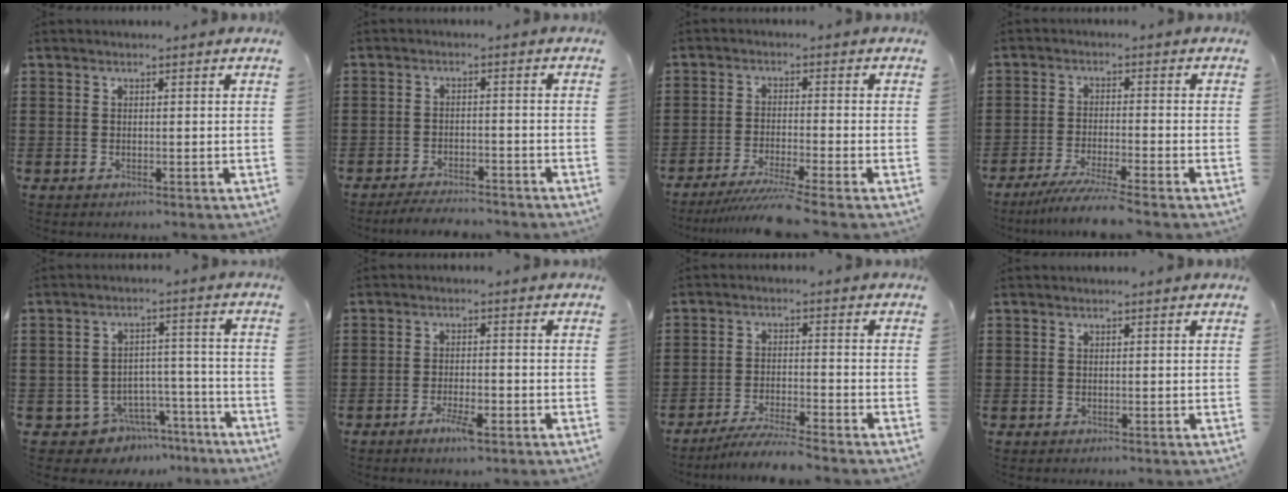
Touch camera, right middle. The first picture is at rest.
{"total": 3.2, "force": [-3.2, 0.2, 0.4], "torque": [-0.011, 0.000, -0.065]}
{"total": 5.2, "force": [-4.3, -0.7, 2.8], "torque": [-0.052, -0.021, -0.081]}
{"total": 4.7, "force": [-4.1, -0.5, 2.3], "torque": [-0.052, -0.022, -0.078]}
{"total": 5.4, "force": [-4.6, 2.6, 1.0], "torque": [-0.023, 0.022, -0.089]}
{"total": 3.8, "force": [-2.3, 1.0, 2.8], "torque": [-0.050, 0.002, -0.043]}
{"total": 4.7, "force": [-4.4, -0.3, 1.6], "torque": [-0.035, -0.012, -0.086]}
{"total": 0.0}